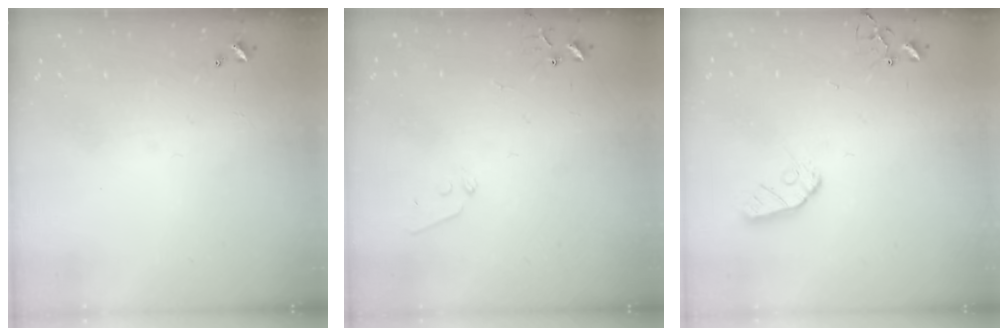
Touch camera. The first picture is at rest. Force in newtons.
{"total": 5.2, "press": 5.2, "slide": 0.5}
{"total": 8.0, "press": 8.0, "slide": 0.5}